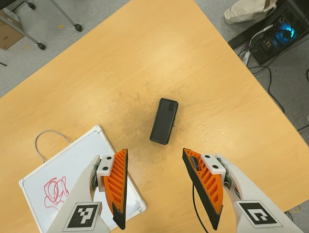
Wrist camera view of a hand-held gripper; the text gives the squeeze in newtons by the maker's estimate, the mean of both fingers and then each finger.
{"total": 0.0}